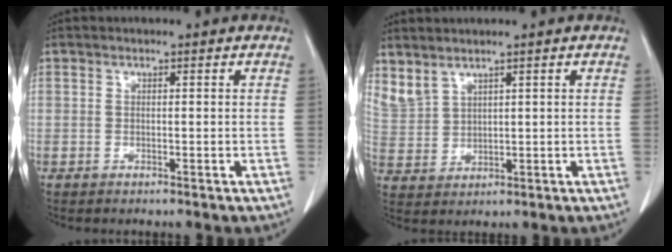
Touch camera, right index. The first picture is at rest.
{"total": 6.3, "force": [5.1, 2.7, 2.5], "torque": [-0.071, 0.007, 0.130]}